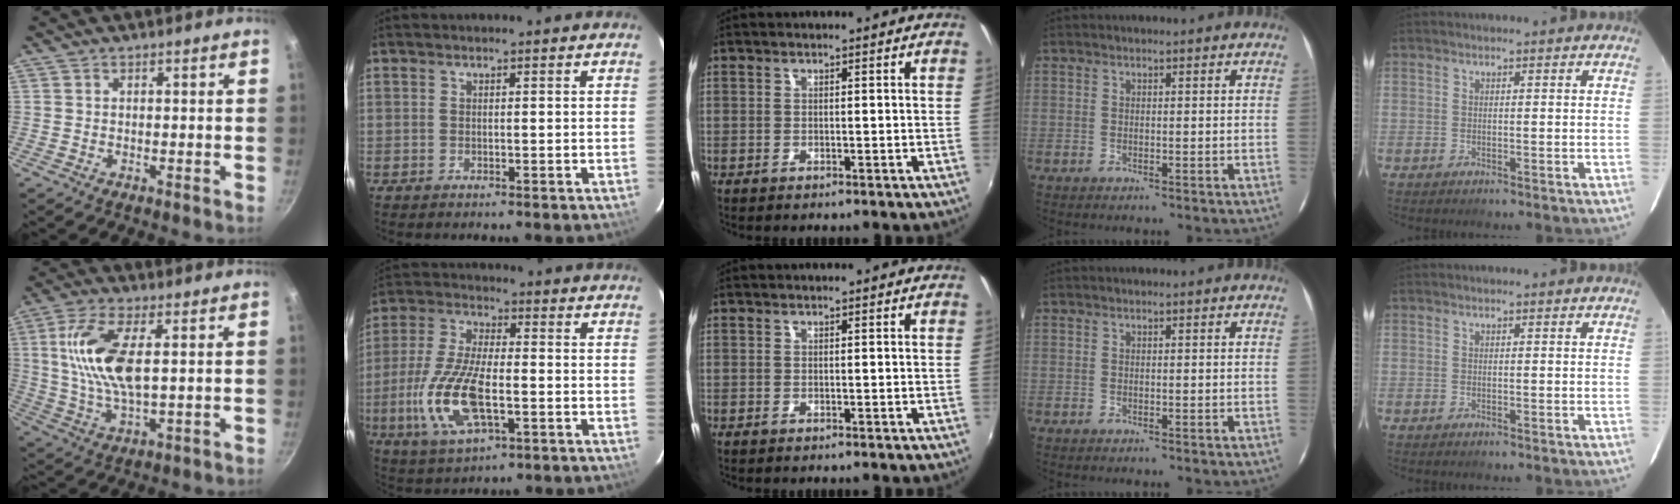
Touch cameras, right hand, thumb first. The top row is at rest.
{"thumb": {"total": 13.3, "force": [2.5, 5.4, 11.9], "torque": [-0.238, -0.001, 0.049]}, "index": {"total": 15.3, "force": [-4.2, 6.3, 13.3], "torque": [-0.289, -0.009, -0.079]}}